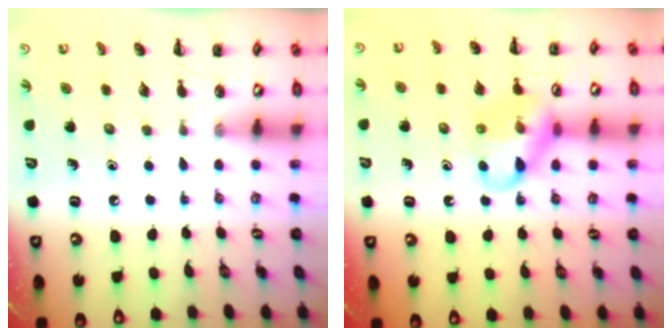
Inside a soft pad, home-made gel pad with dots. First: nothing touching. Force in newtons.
{"total": 13.2, "press": 13.2, "slide": 1.4}